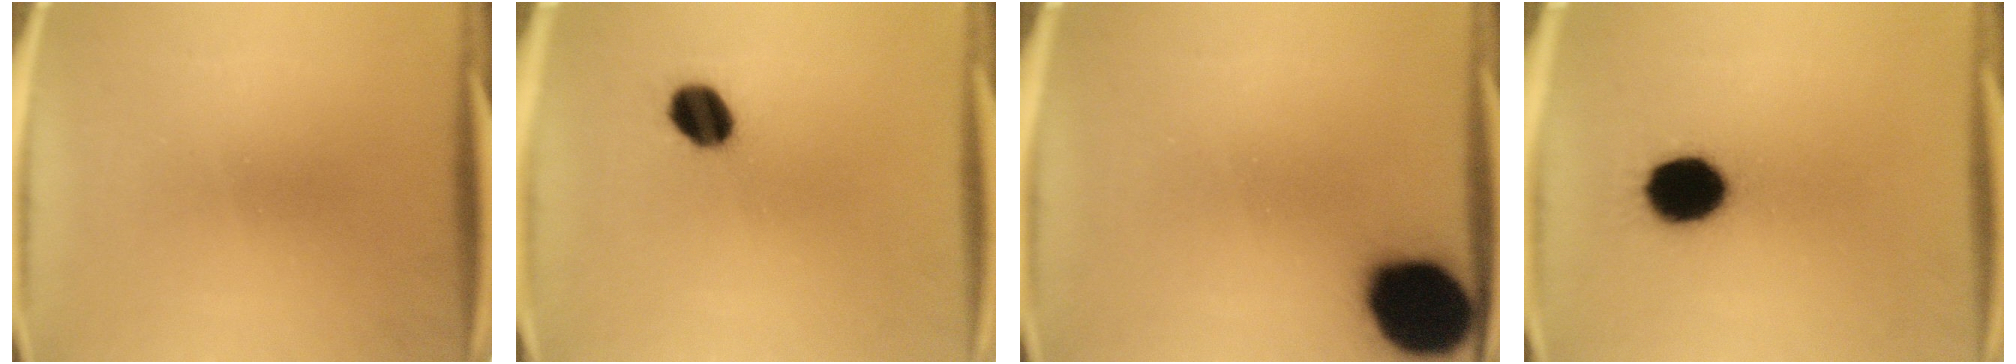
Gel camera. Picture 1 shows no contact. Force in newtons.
{"total": 7.5}
{"total": 19.6}
{"total": 13.5}